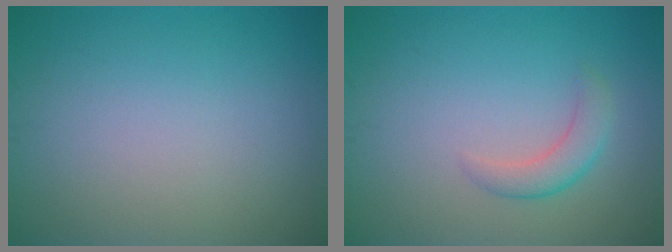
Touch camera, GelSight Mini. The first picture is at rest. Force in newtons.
{"total": 2.1, "press": 2.1, "slide": 0.1}